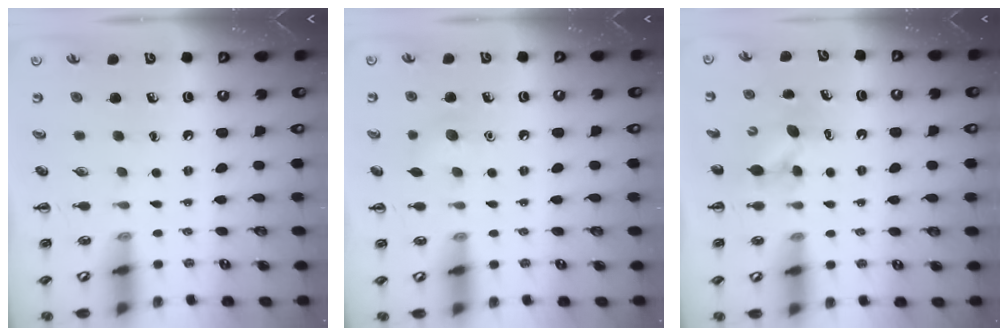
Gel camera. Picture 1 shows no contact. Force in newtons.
{"total": 4.5, "press": 4.3, "slide": 1.2}
{"total": 3.9, "press": 3.8, "slide": 1.0}